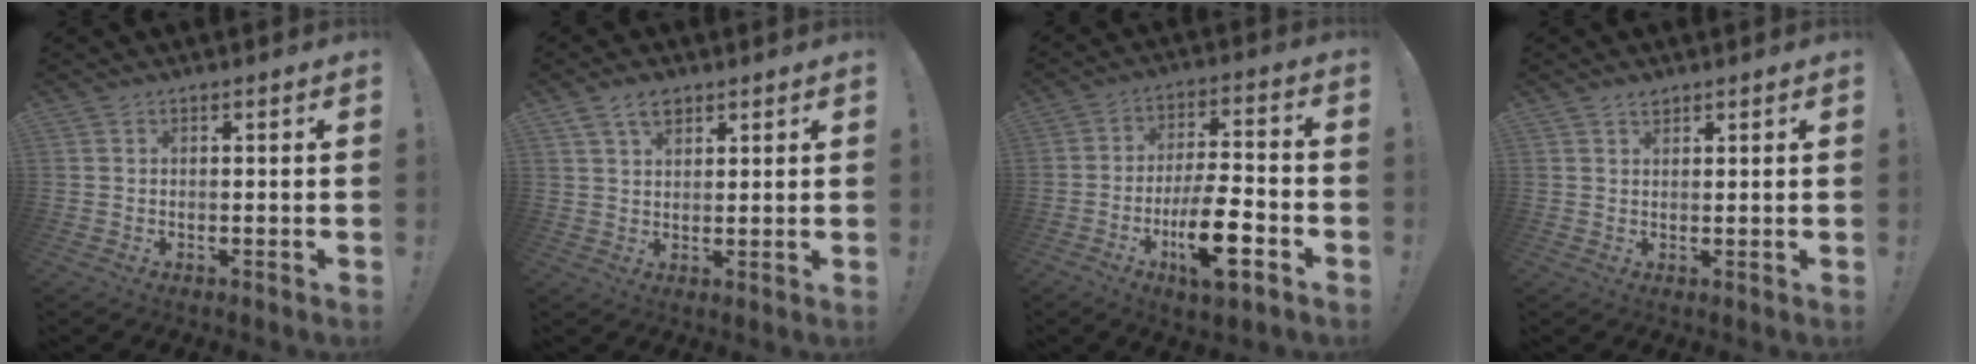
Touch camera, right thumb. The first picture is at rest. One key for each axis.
{"total": 5.1, "fx": 3.2, "fy": 3.1, "fz": 2.5, "tx": -0.040, "ty": -0.007, "tz": 0.060}
{"total": 14.9, "fx": -6.4, "fy": 5.1, "fz": 12.5, "tx": -0.210, "ty": 0.022, "tz": -0.105}
{"total": 1.5, "fx": 1.4, "fy": 0.6, "fz": 0.3, "tx": -0.005, "ty": -0.003, "tz": 0.026}